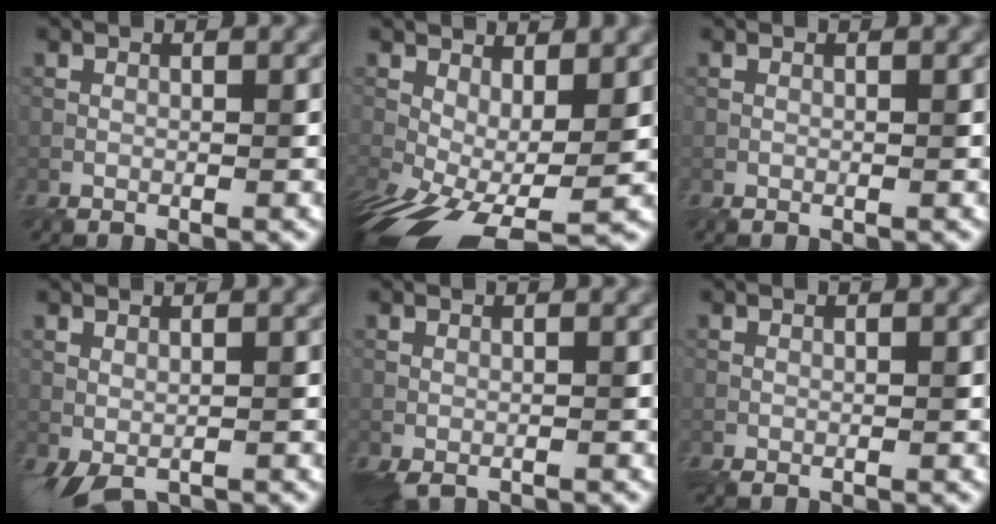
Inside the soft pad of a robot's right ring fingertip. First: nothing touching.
{"total": 9.3, "force": [-1.9, 4.6, 7.9], "torque": [-0.148, -0.029, -0.009]}
{"total": 0.0}
{"total": 2.0, "force": [0.1, 0.9, 1.8], "torque": [-0.034, -0.005, 0.010]}
{"total": 1.2, "force": [-0.1, 0.5, 1.1], "torque": [-0.021, 0.000, -0.001]}
{"total": 0.0}